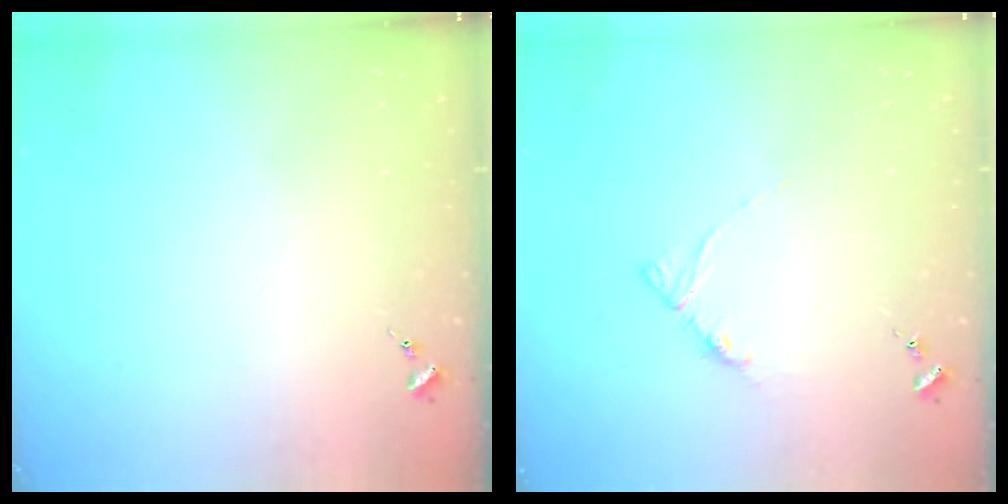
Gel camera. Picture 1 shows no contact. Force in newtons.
{"total": 6.9, "press": 6.8, "slide": 0.7}